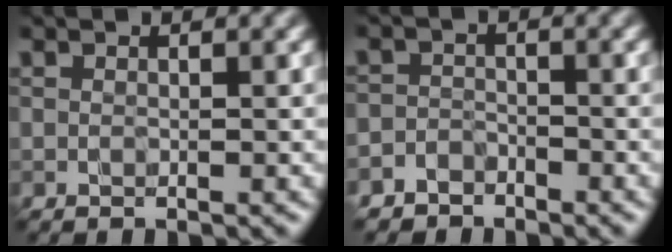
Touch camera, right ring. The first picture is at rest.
{"total": 1.9, "force": [-1.6, 1.0, -0.3], "torque": [0.017, 0.006, -0.036]}